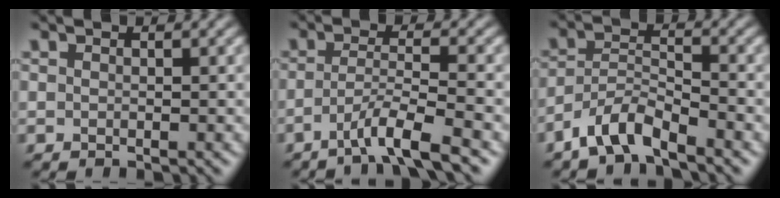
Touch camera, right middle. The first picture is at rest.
{"total": 4.5, "force": [-2.7, 0.5, 3.5], "torque": [-0.059, 0.004, -0.058]}
{"total": 4.2, "force": [-3.3, 1.2, 2.3], "torque": [-0.044, 0.006, -0.074]}